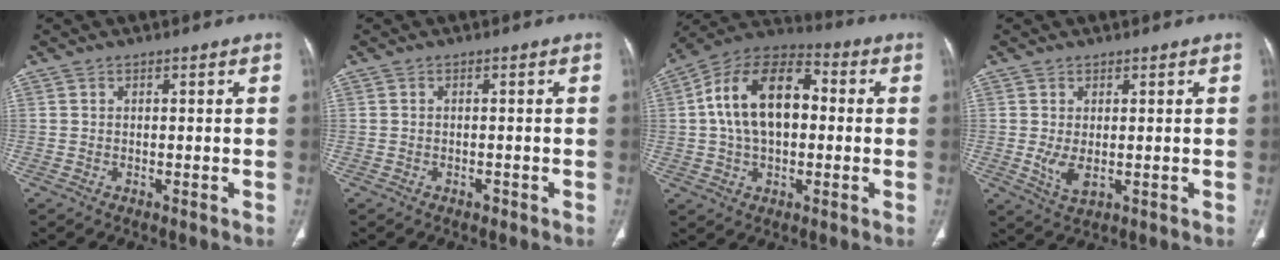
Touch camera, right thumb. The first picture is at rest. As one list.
[{"total": 0.8, "force": [-0.5, 0.5, 0.3], "torque": [-0.005, 0.001, -0.009]}, {"total": 17.5, "force": [1.5, 10.7, 13.8], "torque": [-0.226, 0.035, 0.019]}, {"total": 3.8, "force": [-0.1, 1.8, 3.4], "torque": [-0.066, -0.013, 0.008]}]